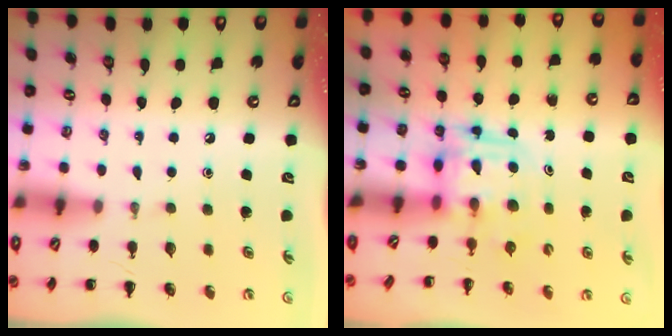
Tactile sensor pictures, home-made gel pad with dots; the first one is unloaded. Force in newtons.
{"total": 3.8, "press": 3.7, "slide": 0.7}